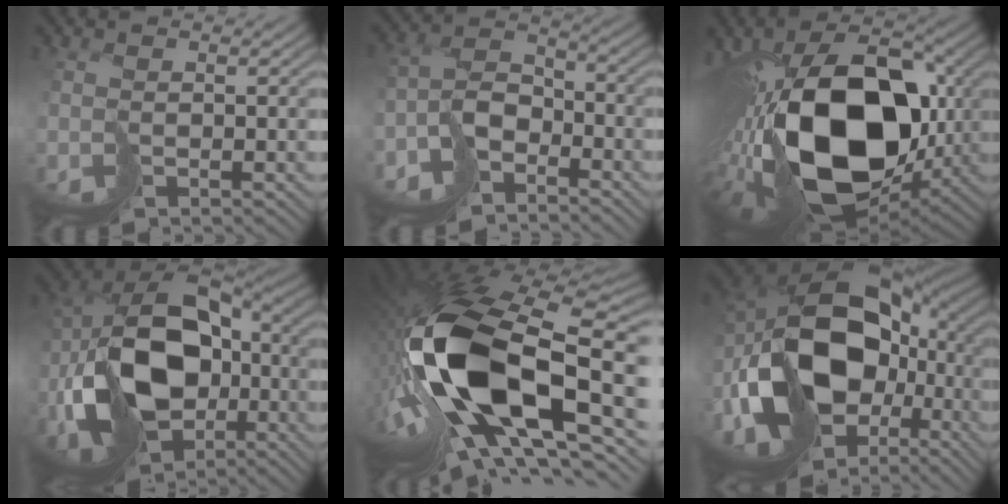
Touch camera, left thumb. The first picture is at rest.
{"total": 7.1, "force": [-5.4, 3.3, 3.2], "torque": [-0.050, 0.005, -0.110]}
{"total": 19.7, "force": [-1.1, 11.3, 16.2], "torque": [-0.322, -0.031, 0.006]}
{"total": 17.3, "force": [-4.1, 11.6, 12.1], "torque": [-0.236, -0.025, -0.067]}
{"total": 20.6, "force": [-3.3, 10.3, 17.5], "torque": [-0.376, -0.045, -0.027]}
{"total": 21.2, "force": [-3.5, 13.4, 16.0], "torque": [-0.350, -0.019, -0.045]}